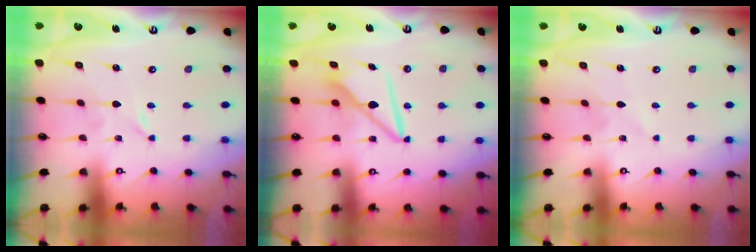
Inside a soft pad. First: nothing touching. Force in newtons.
{"total": 8.5, "press": 8.4, "slide": 0.9}
{"total": 1.6, "press": 1.6, "slide": 0.1}